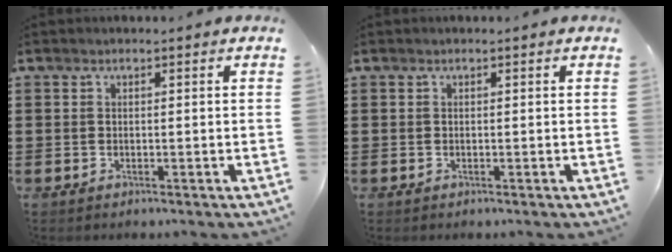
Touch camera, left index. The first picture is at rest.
{"total": 0.0}